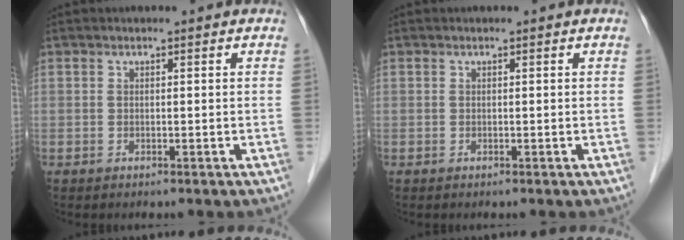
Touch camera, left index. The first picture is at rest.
{"total": 0.0}